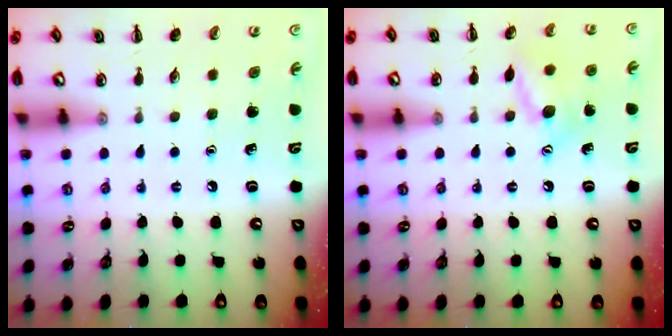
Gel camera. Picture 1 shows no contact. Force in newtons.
{"total": 11.4, "press": 11.4, "slide": 0.6}